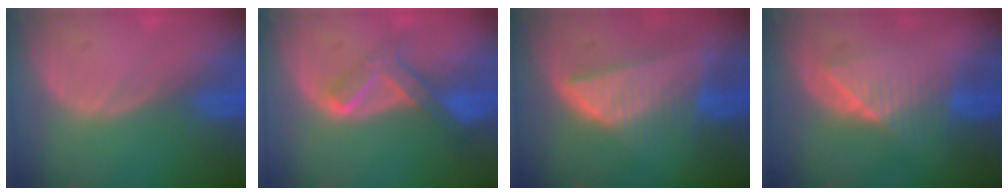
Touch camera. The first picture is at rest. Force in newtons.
{"total": 6.8, "press": 5.8, "slide": 3.5}
{"total": 8.2, "press": 7.3, "slide": 3.8}
{"total": 6.4, "press": 6.3, "slide": 1.1}